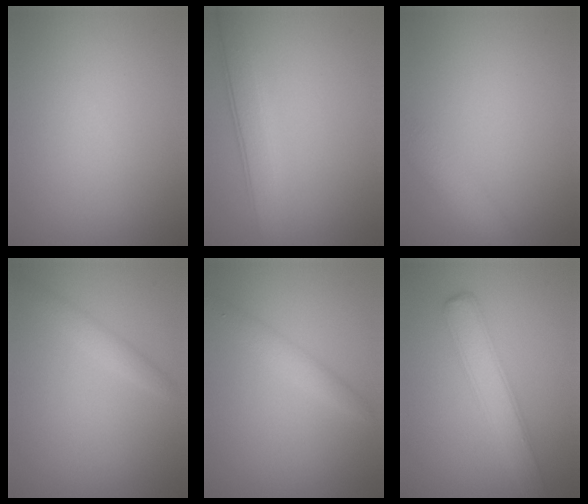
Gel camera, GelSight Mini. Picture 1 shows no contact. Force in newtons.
{"total": 3.8, "press": 3.8, "slide": 0.2}
{"total": 3.0, "press": 3.0, "slide": 0.2}
{"total": 1.4, "press": 1.4, "slide": 0.1}
{"total": 1.8, "press": 1.8, "slide": 0.1}
{"total": 4.0, "press": 4.0, "slide": 0.0}